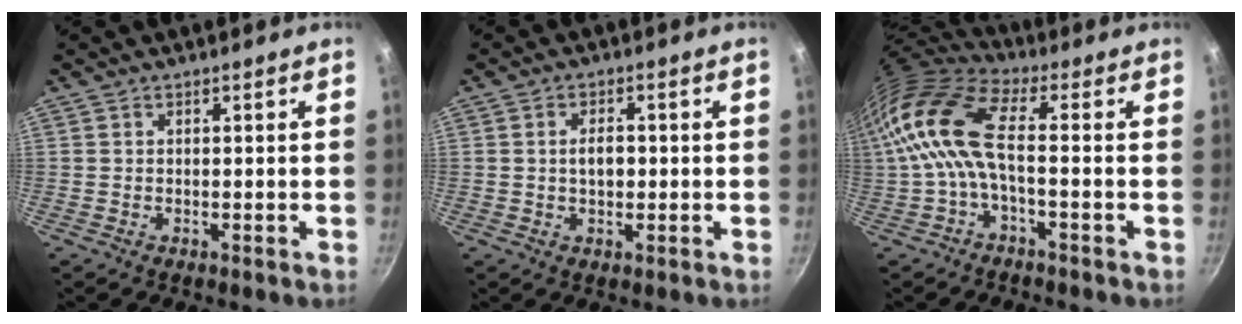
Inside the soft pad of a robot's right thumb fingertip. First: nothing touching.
{"total": 3.5, "force": [0.0, 2.1, 2.8], "torque": [-0.035, 0.007, 0.000]}
{"total": 12.8, "force": [-0.5, 5.1, 11.7], "torque": [-0.251, 0.022, -0.025]}